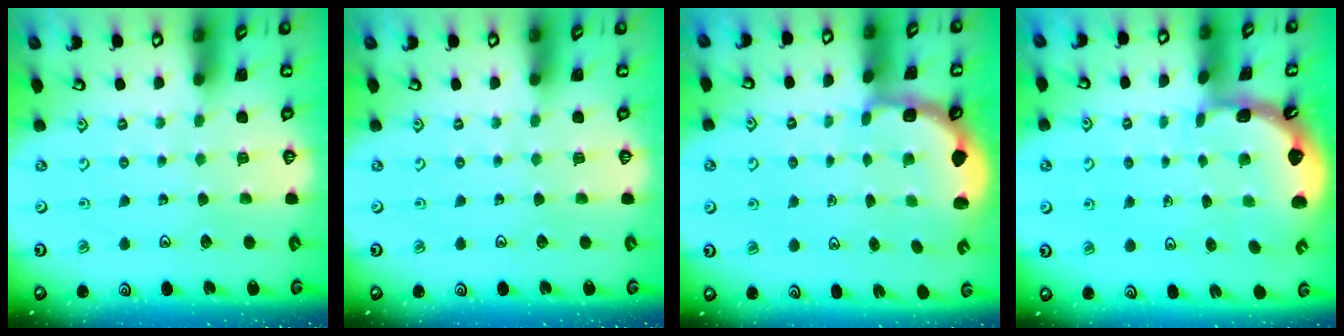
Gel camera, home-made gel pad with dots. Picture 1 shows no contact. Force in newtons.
{"total": 0.0}
{"total": 2.5, "press": 2.2, "slide": 1.1}
{"total": 1.3, "press": 1.3, "slide": 0.1}